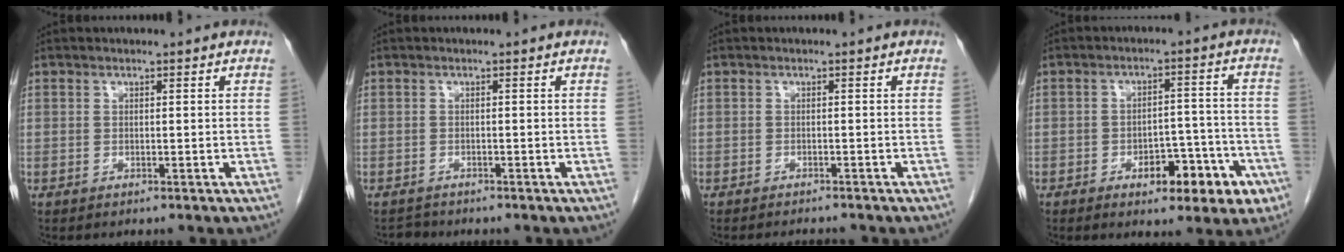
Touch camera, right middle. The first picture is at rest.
{"total": 1.2, "force": [-1.1, 0.2, -0.3], "torque": [0.001, -0.004, -0.018]}
{"total": 2.8, "force": [-2.7, 0.2, 0.7], "torque": [-0.007, -0.006, -0.035]}
{"total": 9.3, "force": [-4.4, 3.8, 7.2], "torque": [-0.088, 0.020, -0.055]}